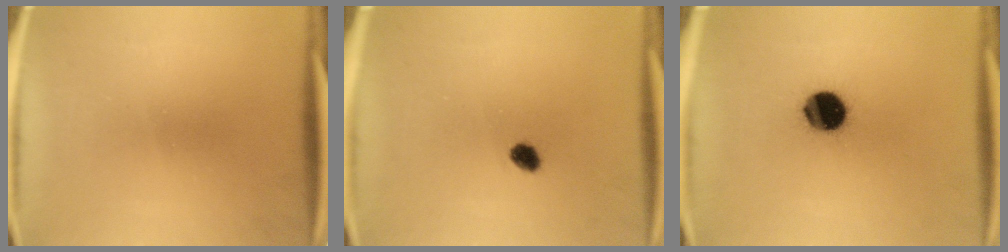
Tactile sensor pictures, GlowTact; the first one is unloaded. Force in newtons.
{"total": 2.2}
{"total": 11.5}